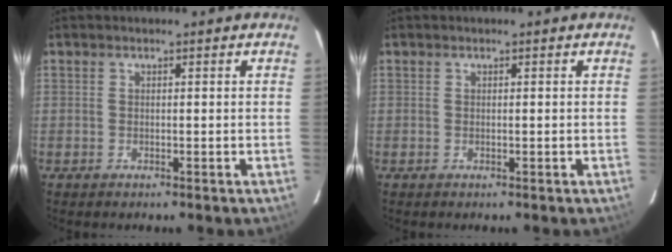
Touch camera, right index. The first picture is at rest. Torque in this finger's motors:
{"motor_torque": [0.00, 0.00, 0.03, 0.00]}